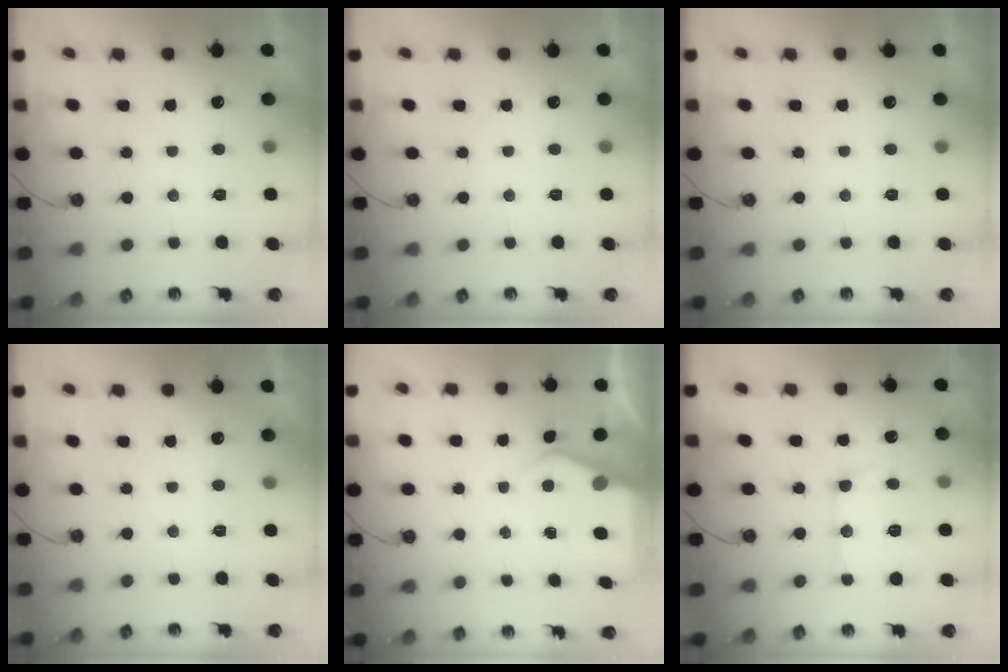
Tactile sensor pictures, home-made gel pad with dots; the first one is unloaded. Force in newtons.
{"total": 0.0}
{"total": 0.0}
{"total": 0.0}
{"total": 4.7, "press": 4.7, "slide": 0.4}
{"total": 12.8, "press": 12.8, "slide": 1.1}